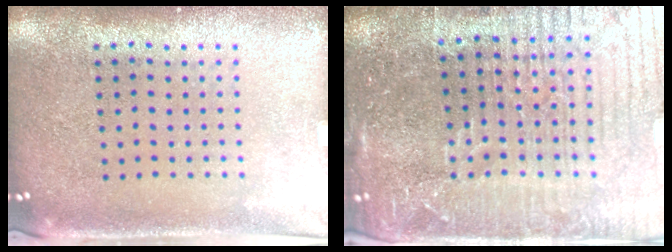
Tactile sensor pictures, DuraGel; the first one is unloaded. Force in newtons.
{"total": 6.0, "press": 5.3, "slide": 2.7}